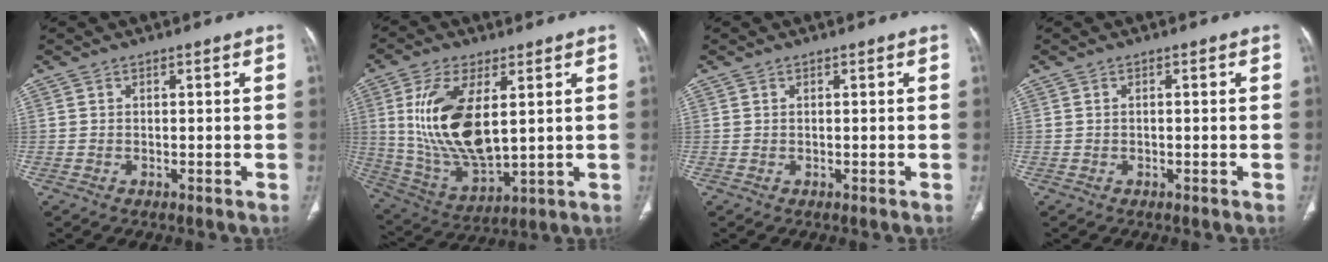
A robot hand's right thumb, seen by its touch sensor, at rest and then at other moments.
{"total": 17.5, "force": [3.5, 8.2, 15.1], "torque": [-0.295, -0.023, 0.083]}
{"total": 0.0}
{"total": 0.0}